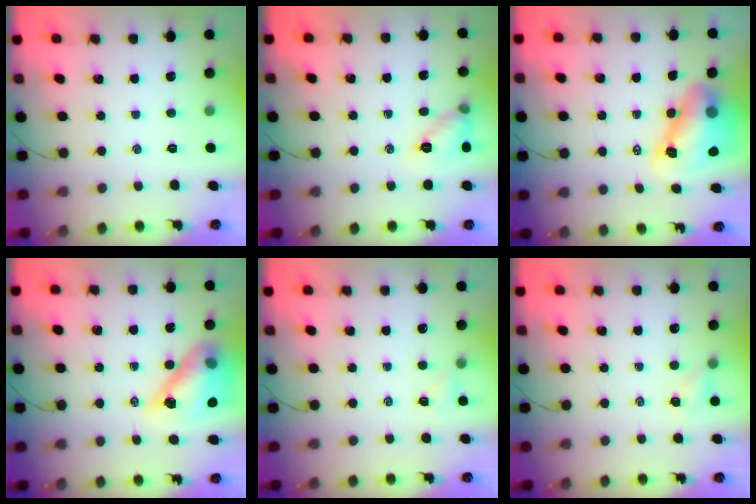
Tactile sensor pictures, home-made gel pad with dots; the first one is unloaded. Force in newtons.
{"total": 8.5, "press": 8.4, "slide": 1.4}
{"total": 10.5, "press": 9.9, "slide": 3.5}
{"total": 15.2, "press": 14.6, "slide": 4.1}
{"total": 1.7, "press": 1.7, "slide": 0.5}
{"total": 2.4, "press": 2.3, "slide": 0.9}